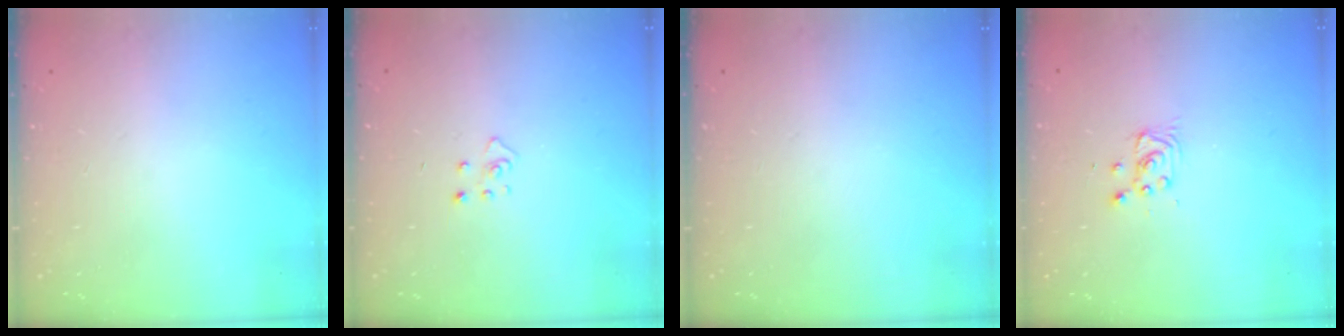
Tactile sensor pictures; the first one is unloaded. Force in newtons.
{"total": 3.7, "press": 3.6, "slide": 0.3}
{"total": 0.0}
{"total": 3.3, "press": 3.3, "slide": 0.4}